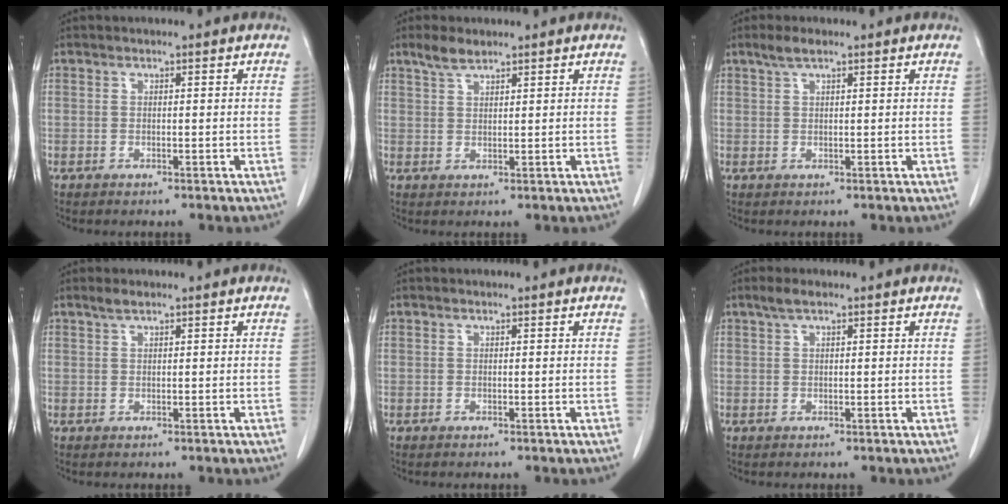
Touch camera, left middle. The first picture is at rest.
{"total": 2.9, "force": [2.3, 0.7, 1.5], "torque": [-0.037, 0.004, 0.048]}
{"total": 2.2, "force": [1.6, 0.4, 1.5], "torque": [-0.036, 0.008, 0.033]}
{"total": 1.2, "force": [1.0, 0.1, 0.7], "torque": [-0.018, 0.003, 0.022]}
{"total": 0.0}
{"total": 1.9, "force": [1.3, 0.3, 1.3], "torque": [-0.034, 0.010, 0.026]}